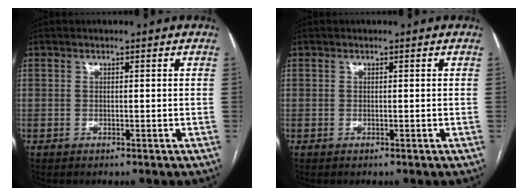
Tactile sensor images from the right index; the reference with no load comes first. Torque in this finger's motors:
{"motor_torque": [0.00, 0.00, 0.00, 0.01]}